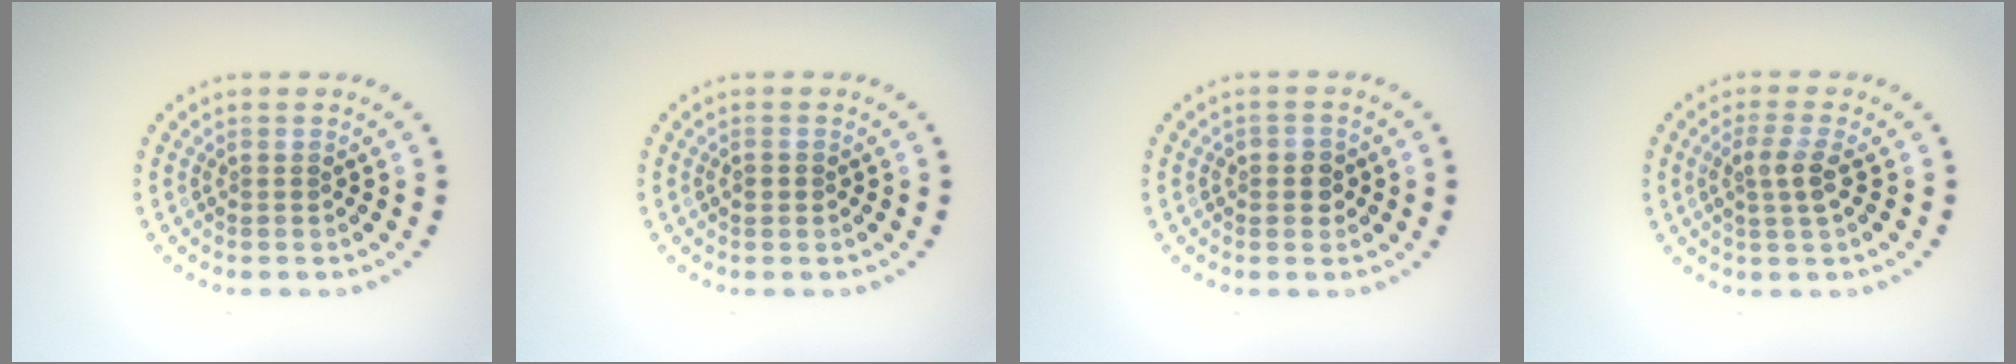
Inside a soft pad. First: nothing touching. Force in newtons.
{"total": 1.0, "press": 1.0, "slide": 0.1}
{"total": 1.8, "press": 1.7, "slide": 0.6}
{"total": 2.4, "press": 2.1, "slide": 1.0}